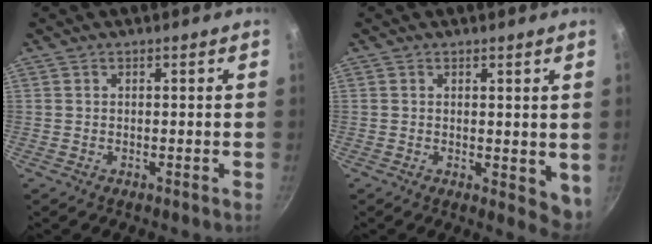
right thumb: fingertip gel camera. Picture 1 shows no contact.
{"total": 4.8, "force": [0.8, 2.5, 4.0], "torque": [-0.046, -0.012, 0.013]}